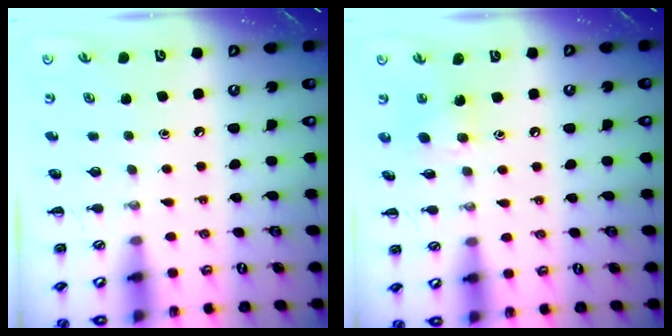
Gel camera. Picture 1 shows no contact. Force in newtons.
{"total": 8.9, "press": 8.6, "slide": 2.2}